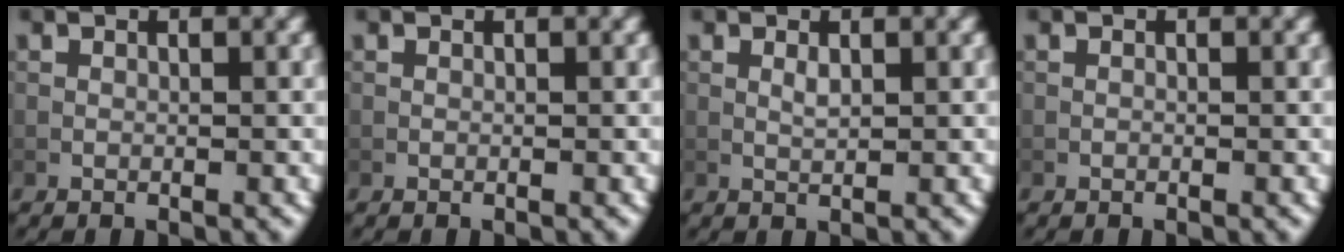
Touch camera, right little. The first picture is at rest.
{"total": 0.0}
{"total": 0.8, "force": [0.2, 0.2, 0.7], "torque": [-0.017, 0.000, 0.004]}
{"total": 0.0}